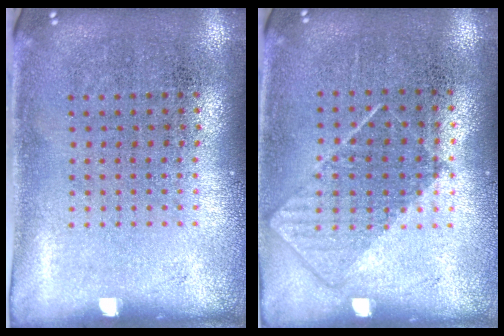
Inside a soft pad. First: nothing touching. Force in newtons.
{"total": 0.8, "press": 0.7, "slide": 0.4}